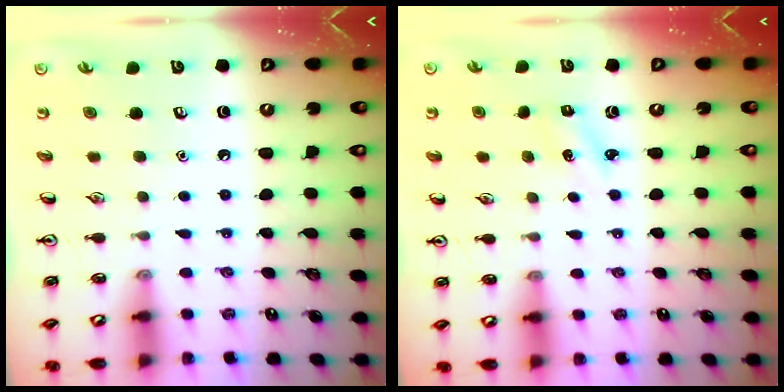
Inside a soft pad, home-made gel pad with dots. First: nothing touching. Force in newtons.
{"total": 1.6, "press": 1.5, "slide": 0.6}